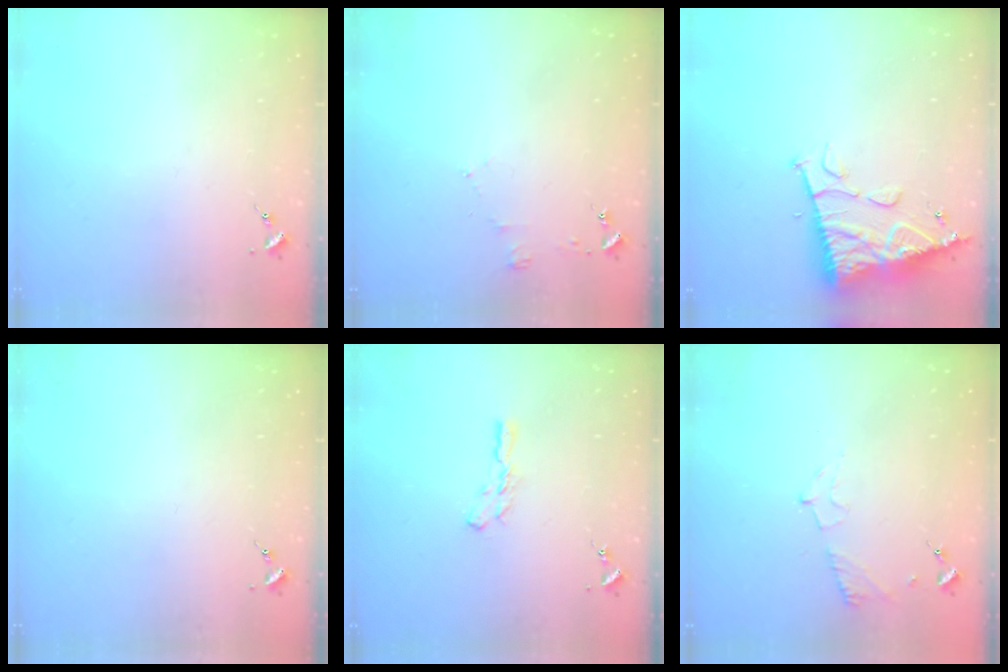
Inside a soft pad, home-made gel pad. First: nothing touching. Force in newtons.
{"total": 3.5, "press": 3.5, "slide": 0.4}
{"total": 11.8, "press": 11.7, "slide": 1.2}
{"total": 0.0}
{"total": 6.1, "press": 6.1, "slide": 0.2}
{"total": 5.4, "press": 5.4, "slide": 0.6}